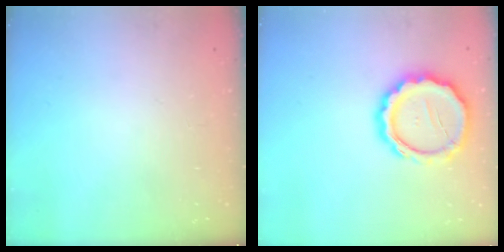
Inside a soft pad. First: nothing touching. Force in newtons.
{"total": 14.1, "press": 13.9, "slide": 2.2}